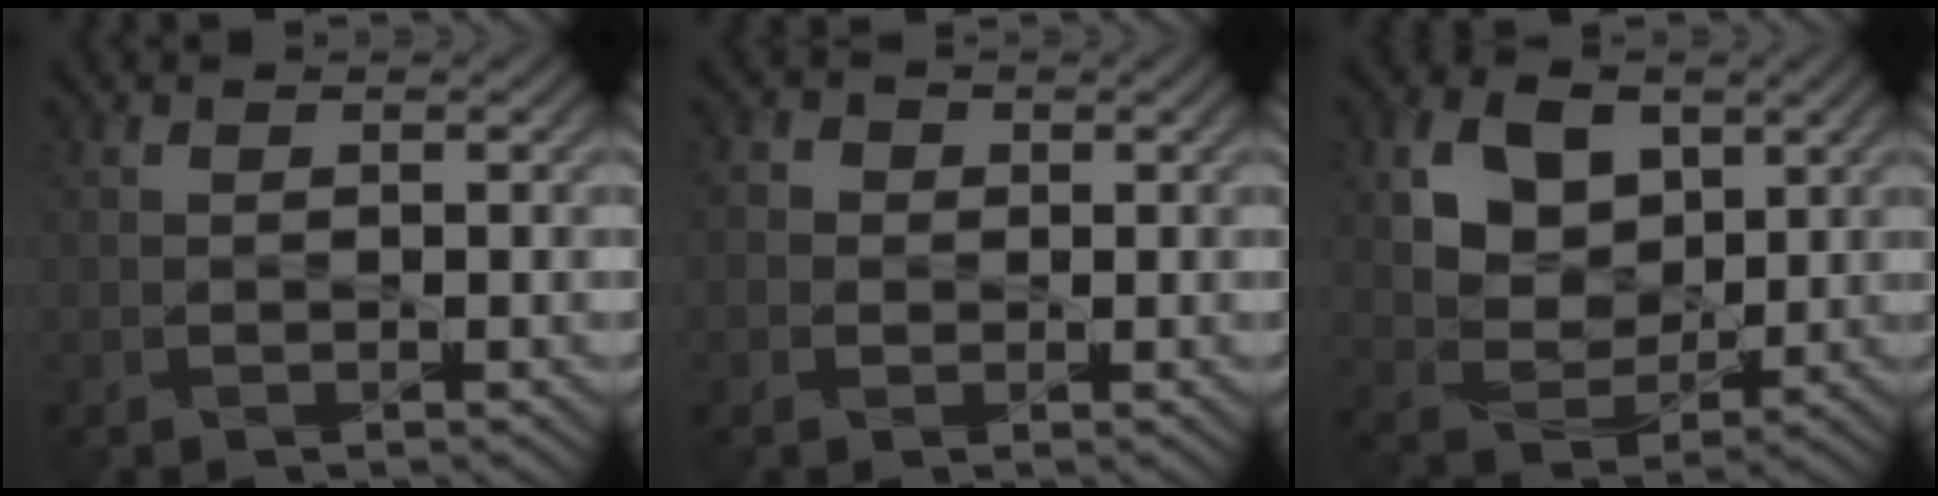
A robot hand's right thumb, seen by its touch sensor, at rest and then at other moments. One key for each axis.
{"total": 1.9, "fx": -0.3, "fy": 1.8, "fz": 0.5, "tx": -0.012, "ty": 0.000, "tz": -0.010}
{"total": 8.4, "fx": 2.9, "fy": 6.0, "fz": 5.1, "tx": -0.120, "ty": -0.006, "tz": 0.046}